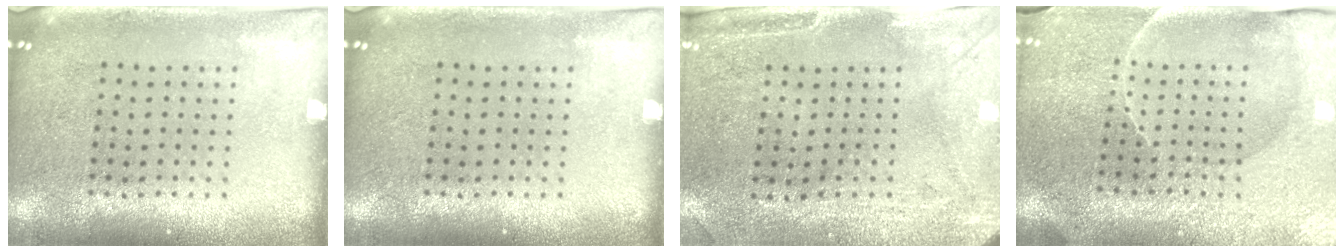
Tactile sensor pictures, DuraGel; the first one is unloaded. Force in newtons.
{"total": 0.0}
{"total": 3.0, "press": 2.4, "slide": 1.8}
{"total": 3.8, "press": 3.6, "slide": 1.2}